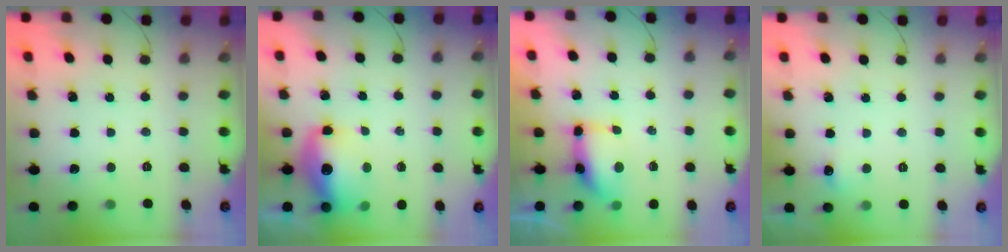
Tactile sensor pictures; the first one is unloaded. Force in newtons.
{"total": 11.3, "press": 11.0, "slide": 2.5}
{"total": 7.2, "press": 7.2, "slide": 0.7}
{"total": 4.8, "press": 4.6, "slide": 1.4}